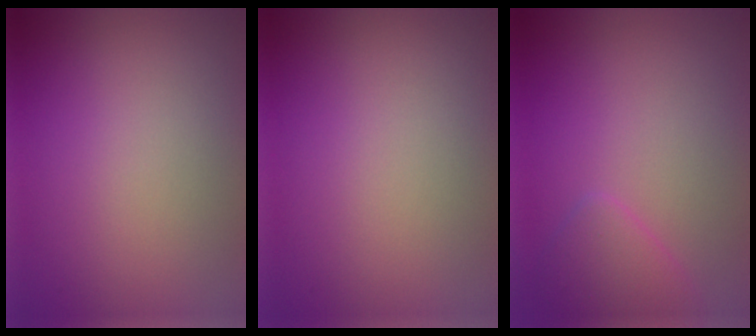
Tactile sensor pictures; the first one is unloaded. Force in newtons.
{"total": 0.0}
{"total": 2.2, "press": 2.2, "slide": 0.1}